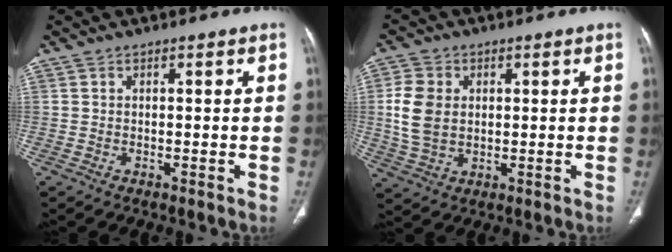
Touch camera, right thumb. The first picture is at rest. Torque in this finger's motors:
{"motor_torque": [0.07, 0.08, -0.12, 0.21, 0.11]}